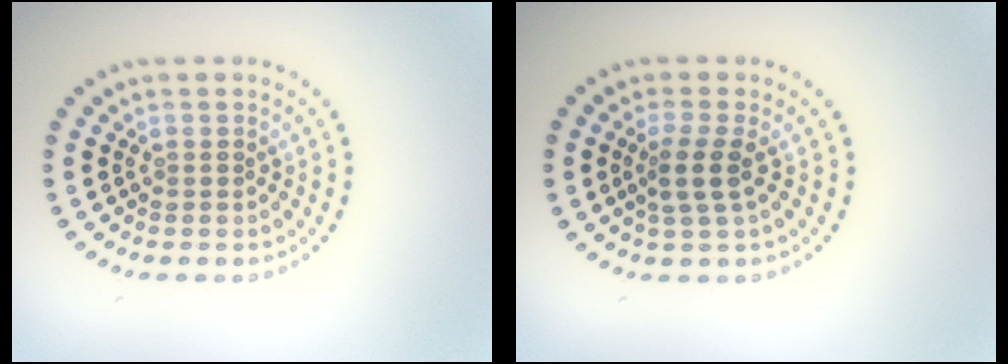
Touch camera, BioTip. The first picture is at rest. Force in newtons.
{"total": 2.3, "press": 1.8, "slide": 1.5}